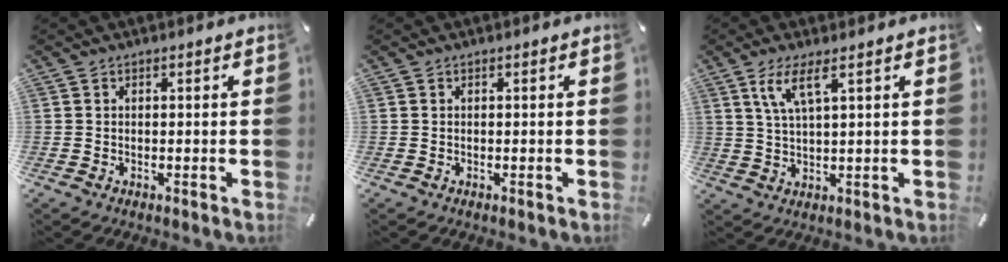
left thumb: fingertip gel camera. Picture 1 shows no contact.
{"total": 0.0}
{"total": 6.4, "force": [3.4, 1.6, 5.2], "torque": [-0.112, 0.003, 0.058]}